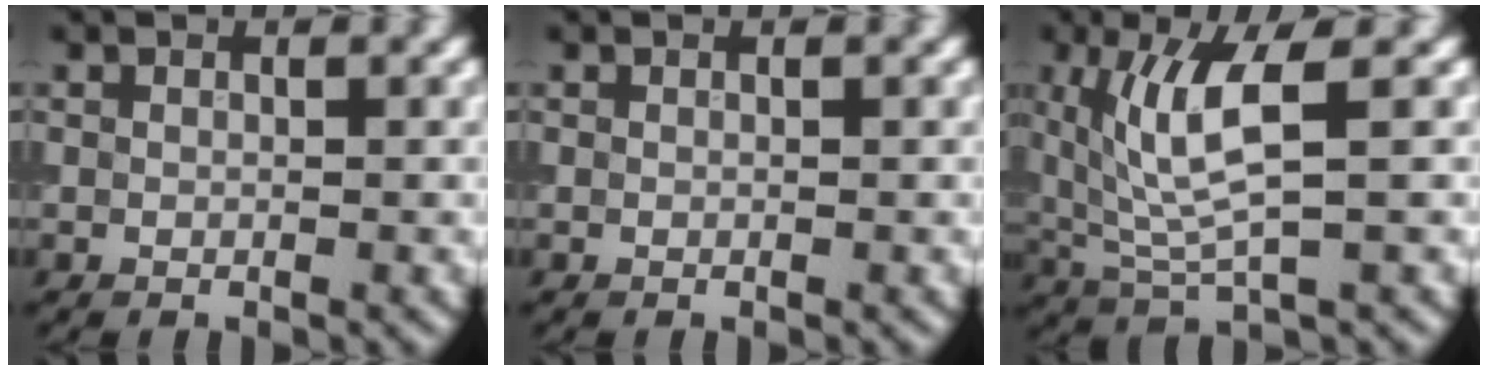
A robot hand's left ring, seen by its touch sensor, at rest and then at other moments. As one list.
[{"total": 0.0}, {"total": 6.3, "force": [1.6, 1.6, 5.9], "torque": [-0.127, -0.007, 0.035]}]